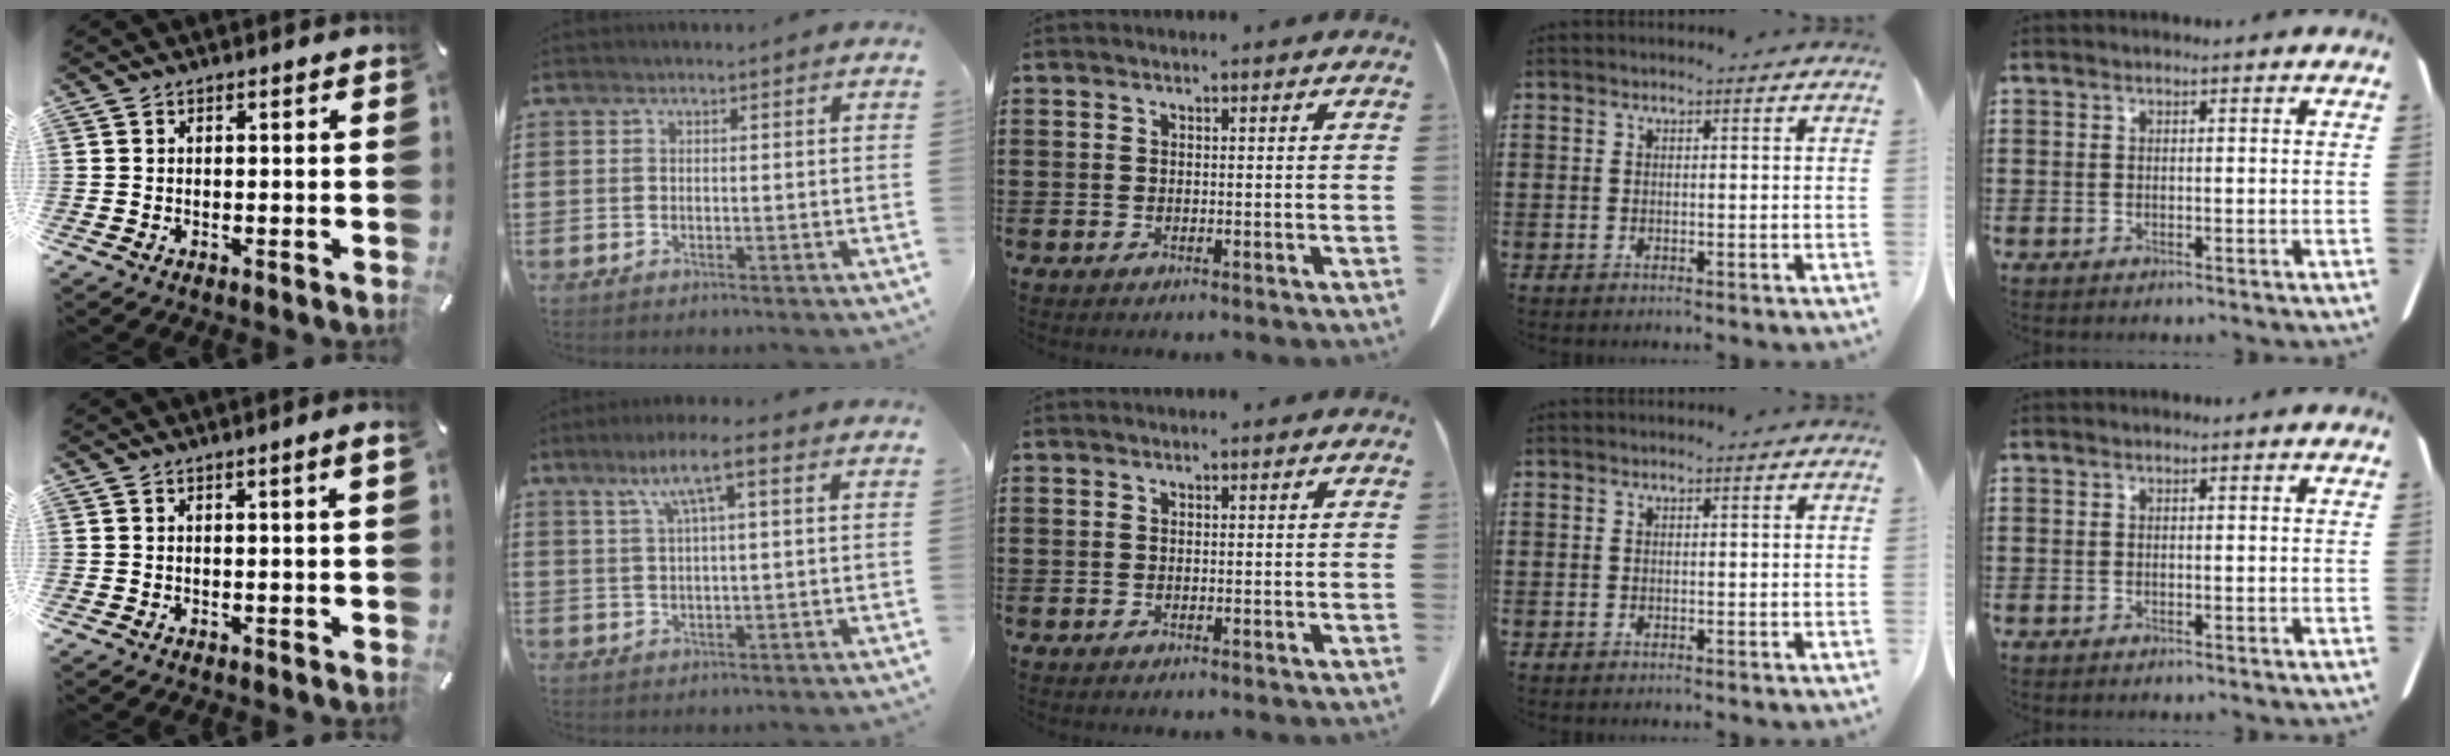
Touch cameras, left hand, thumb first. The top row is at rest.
{"thumb": {"total": 1.9, "force": [0.6, 0.1, 1.8], "torque": [-0.033, 0.000, 0.009]}, "index": {"total": 6.1, "force": [2.3, 0.5, 5.7], "torque": [-0.114, 0.004, 0.034]}}